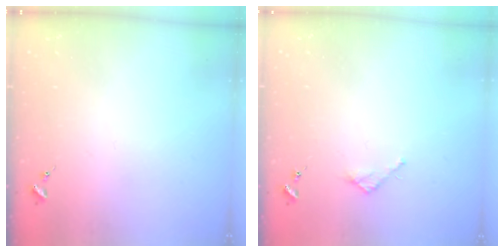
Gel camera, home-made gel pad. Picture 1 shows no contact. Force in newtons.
{"total": 2.7, "press": 2.7, "slide": 0.2}